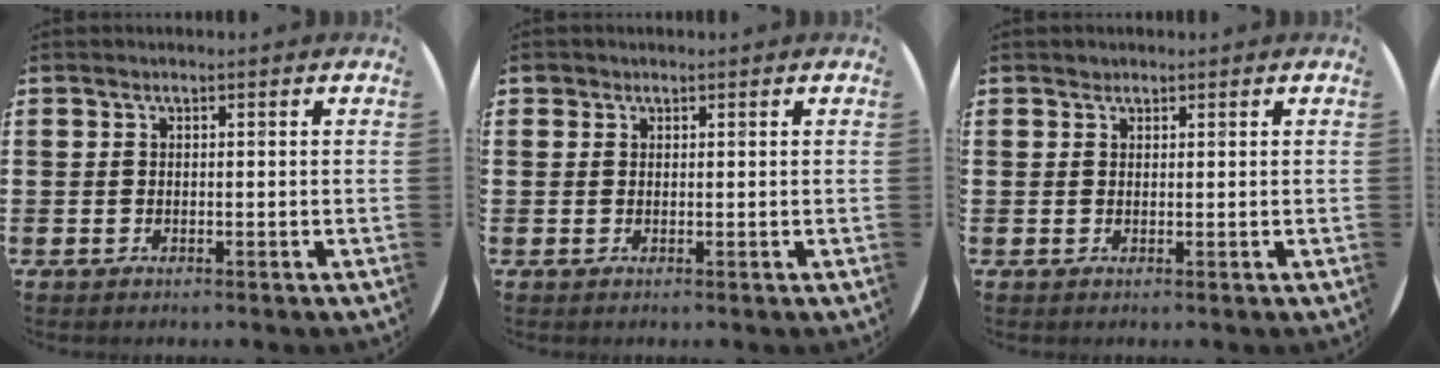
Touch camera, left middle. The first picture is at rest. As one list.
[{"total": 0.6, "force": [0.5, 0.4, -0.1], "torque": [0.010, 0.001, 0.007]}, {"total": 0.9, "force": [0.9, 0.4, -0.1], "torque": [0.001, 0.002, 0.017]}]